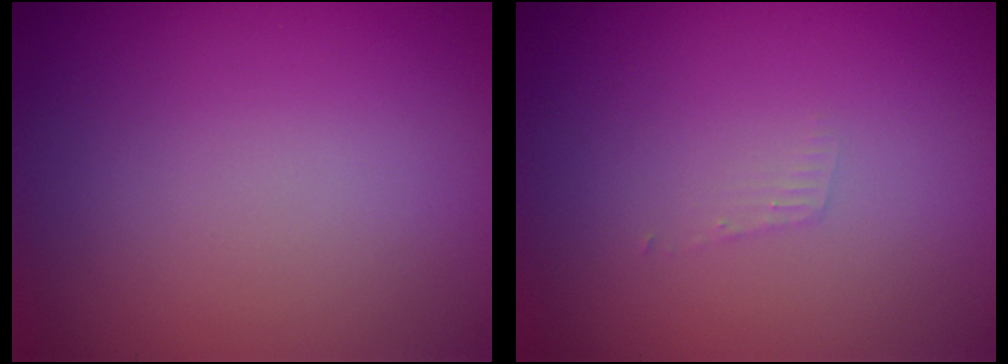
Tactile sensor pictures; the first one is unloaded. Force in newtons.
{"total": 0.7, "press": 0.7, "slide": 0.1}